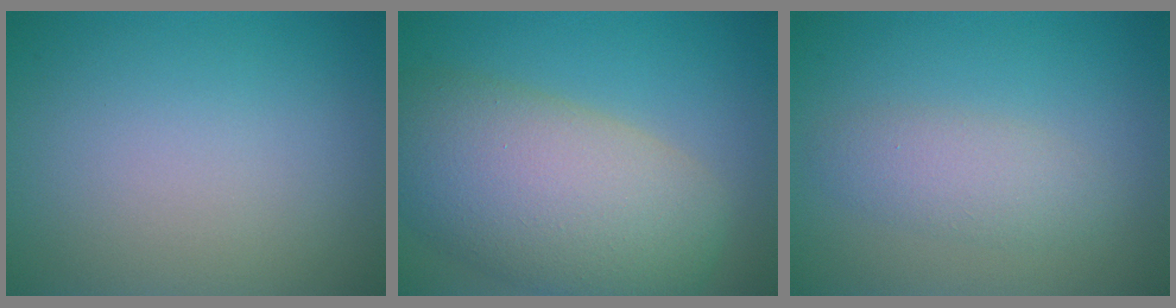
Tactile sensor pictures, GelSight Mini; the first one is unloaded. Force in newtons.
{"total": 11.1, "press": 11.0, "slide": 0.4}
{"total": 2.6, "press": 2.6, "slide": 0.1}